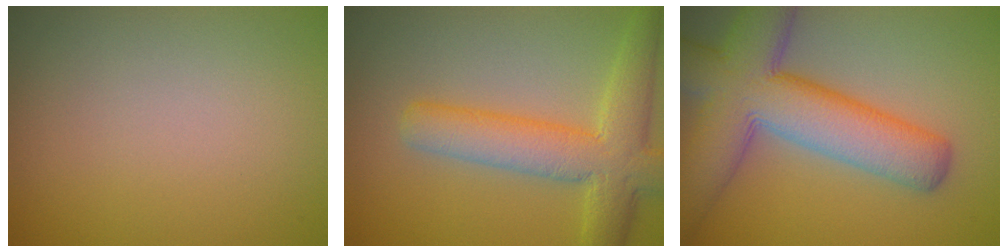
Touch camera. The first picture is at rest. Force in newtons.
{"total": 6.5, "press": 6.5, "slide": 0.2}
{"total": 10.8, "press": 10.8, "slide": 0.5}